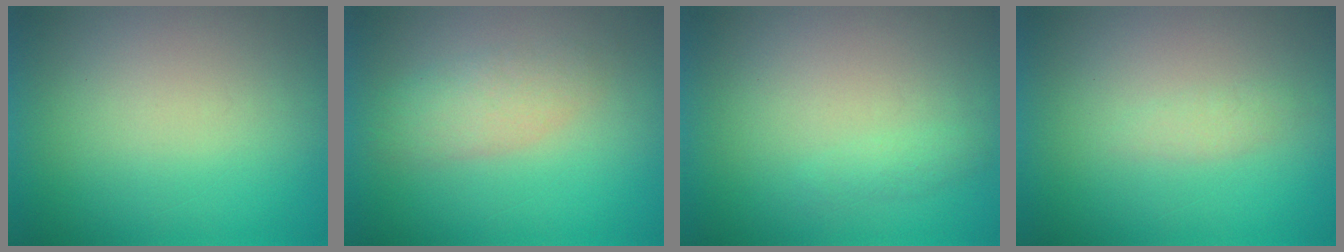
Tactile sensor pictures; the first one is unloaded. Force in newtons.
{"total": 2.9}
{"total": 1.4}
{"total": 1.3}